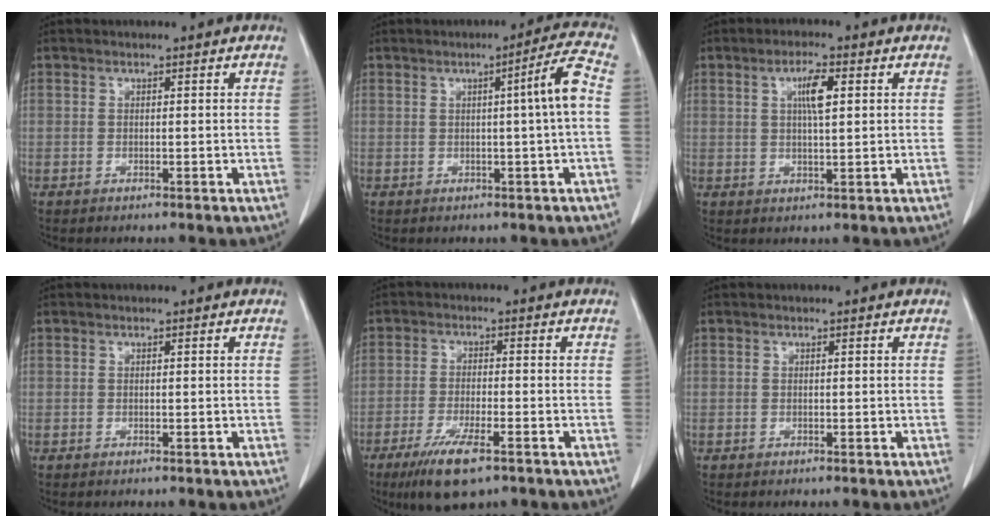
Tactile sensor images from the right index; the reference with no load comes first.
{"total": 5.7, "force": [0.1, -1.1, 5.6], "torque": [-0.079, 0.007, 0.003]}
{"total": 4.5, "force": [1.4, 0.7, 4.2], "torque": [-0.075, 0.000, 0.024]}
{"total": 0.0}
{"total": 8.1, "force": [-4.9, 1.4, 6.2], "torque": [-0.117, -0.019, -0.082]}
{"total": 0.0}